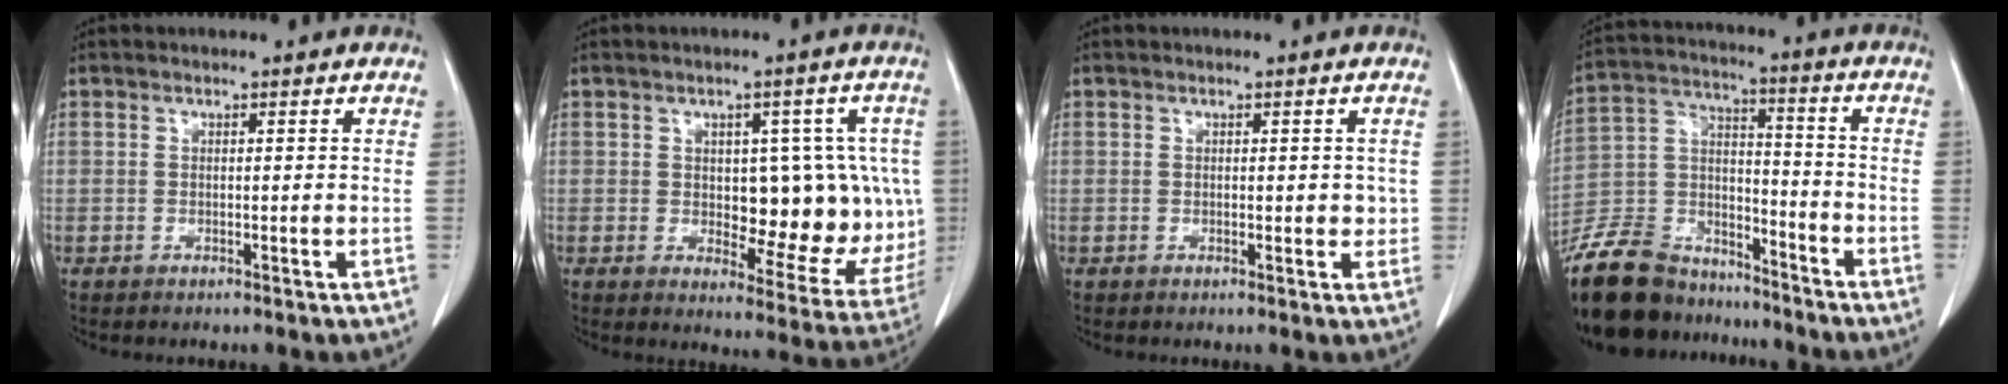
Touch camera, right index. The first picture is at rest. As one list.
[{"total": 13.3, "force": [0.3, 6.7, 11.5], "torque": [-0.124, 0.013, 0.018]}, {"total": 2.4, "force": [0.0, 1.5, 1.9], "torque": [-0.015, 0.004, 0.001]}, {"total": 17.1, "force": [-14.8, 7.1, 4.8], "torque": [-0.109, 0.031, -0.262]}]